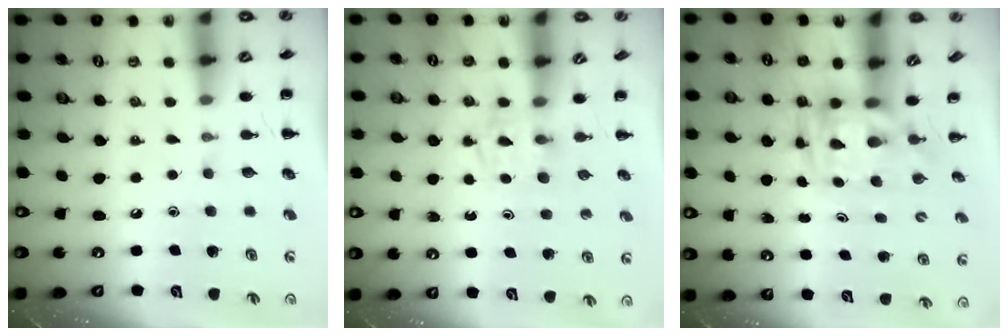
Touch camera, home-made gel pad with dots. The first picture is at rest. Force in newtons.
{"total": 2.7, "press": 2.4, "slide": 1.1}
{"total": 3.1, "press": 3.1, "slide": 0.7}